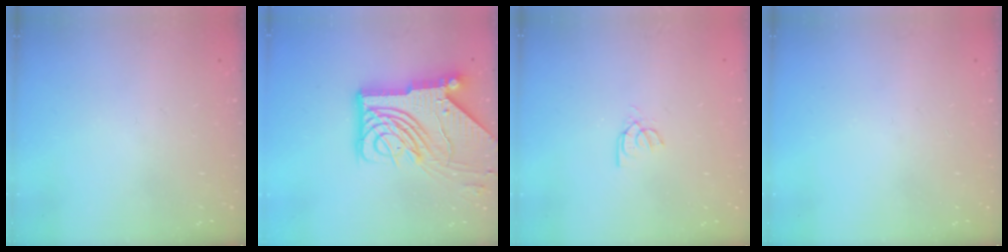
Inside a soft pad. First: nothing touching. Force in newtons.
{"total": 19.9, "press": 19.8, "slide": 2.6}
{"total": 2.9, "press": 2.9, "slide": 0.3}
{"total": 0.0}